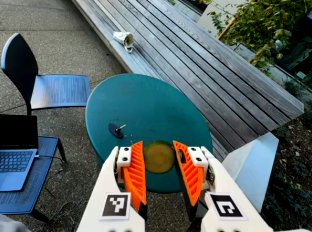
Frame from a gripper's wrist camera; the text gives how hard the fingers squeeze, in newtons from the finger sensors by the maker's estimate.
{"total": 12.1, "left": 12.6, "right": 11.5}